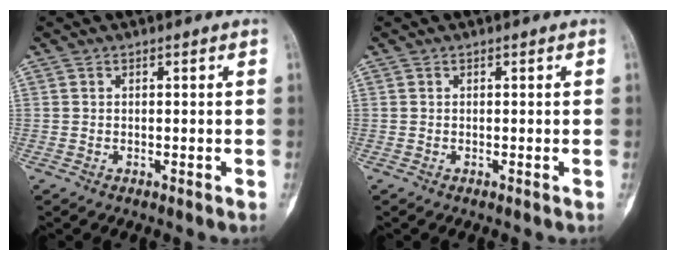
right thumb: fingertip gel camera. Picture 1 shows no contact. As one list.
[{"total": 0.0}]